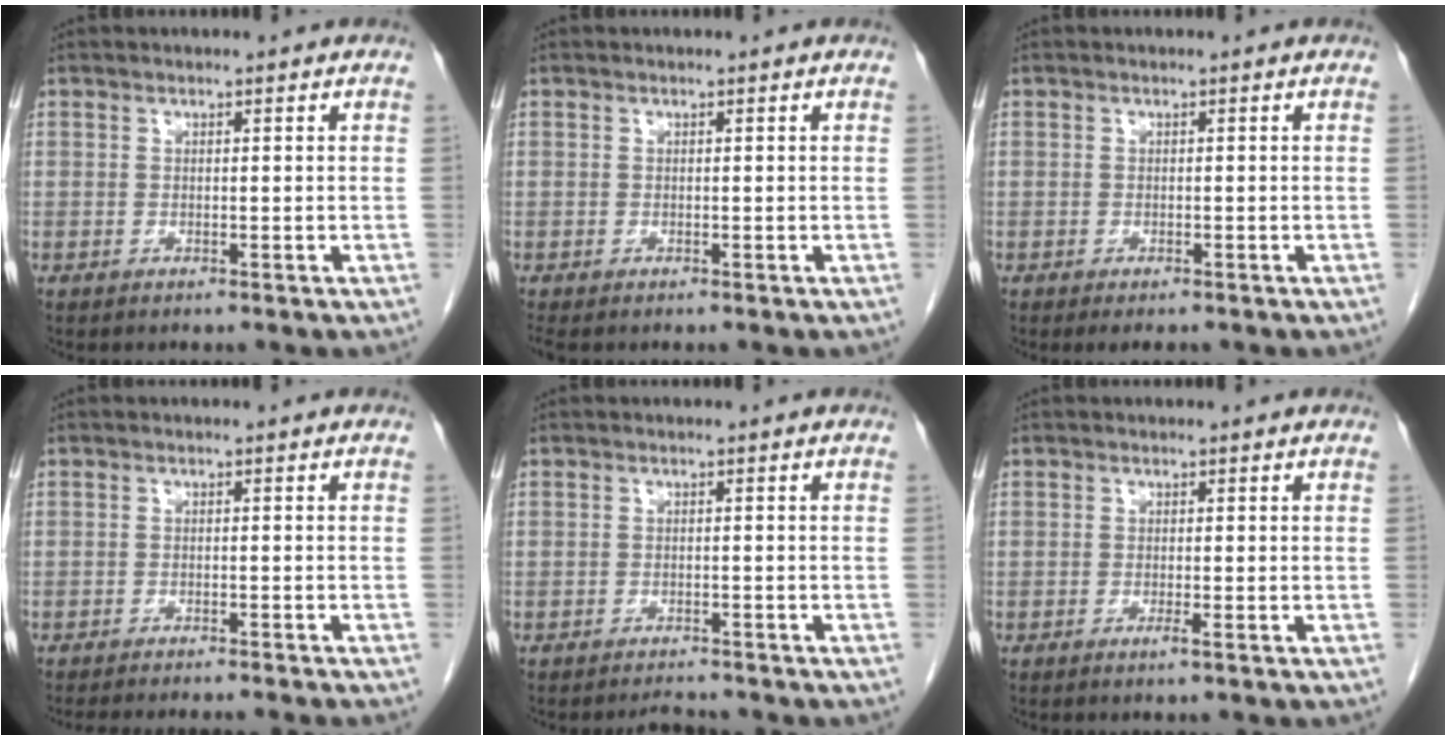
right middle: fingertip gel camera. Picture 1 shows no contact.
{"total": 0.6, "force": [-0.6, 0.1, 0.2], "torque": [-0.002, -0.001, -0.010]}
{"total": 1.9, "force": [-1.5, 0.6, 1.0], "torque": [-0.014, -0.006, -0.015]}
{"total": 9.4, "force": [-8.5, 0.3, 3.9], "torque": [-0.036, -0.019, -0.110]}
{"total": 1.9, "force": [-1.8, 0.0, 0.1], "torque": [-0.008, -0.012, -0.025]}
{"total": 0.8, "force": [-0.4, -0.2, 0.7], "torque": [-0.010, 0.000, -0.006]}